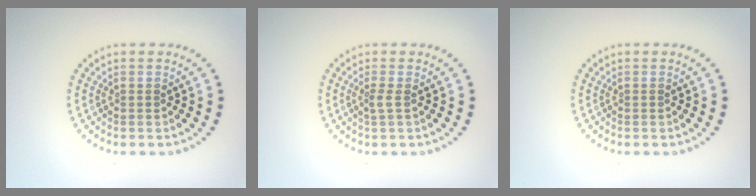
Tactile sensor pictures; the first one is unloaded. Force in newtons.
{"total": 1.0, "press": 0.5, "slide": 0.8}
{"total": 0.0}